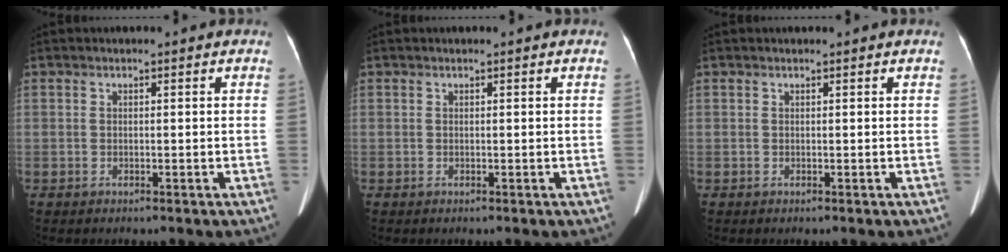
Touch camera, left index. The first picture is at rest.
{"total": 0.0}
{"total": 0.0}